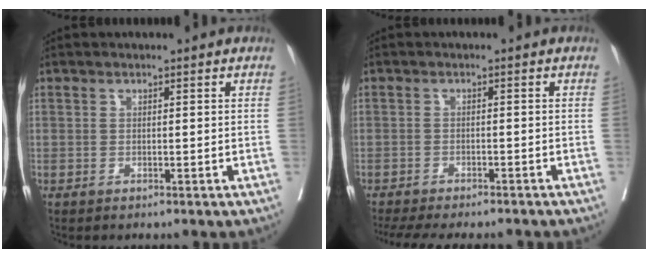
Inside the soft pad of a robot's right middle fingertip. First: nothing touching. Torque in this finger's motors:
{"motor_torque": [0.73, -0.73, 0.34, 0.05]}